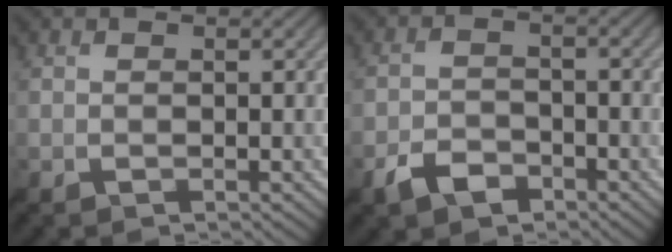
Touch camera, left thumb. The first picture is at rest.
{"total": 3.9, "force": [-2.7, 2.0, 1.9], "torque": [-0.036, -0.003, -0.061]}